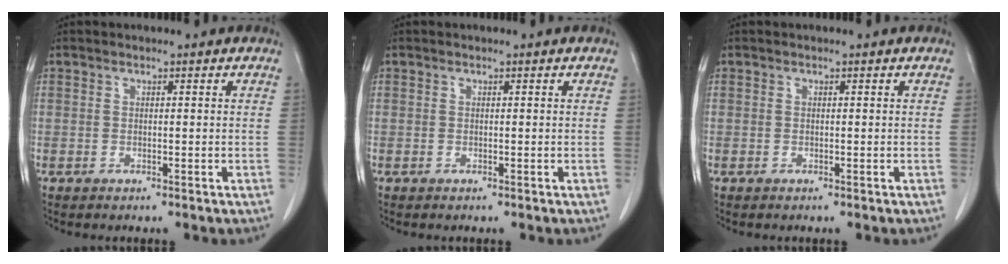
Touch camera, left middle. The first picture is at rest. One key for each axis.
{"total": 0.0}
{"total": 0.0}